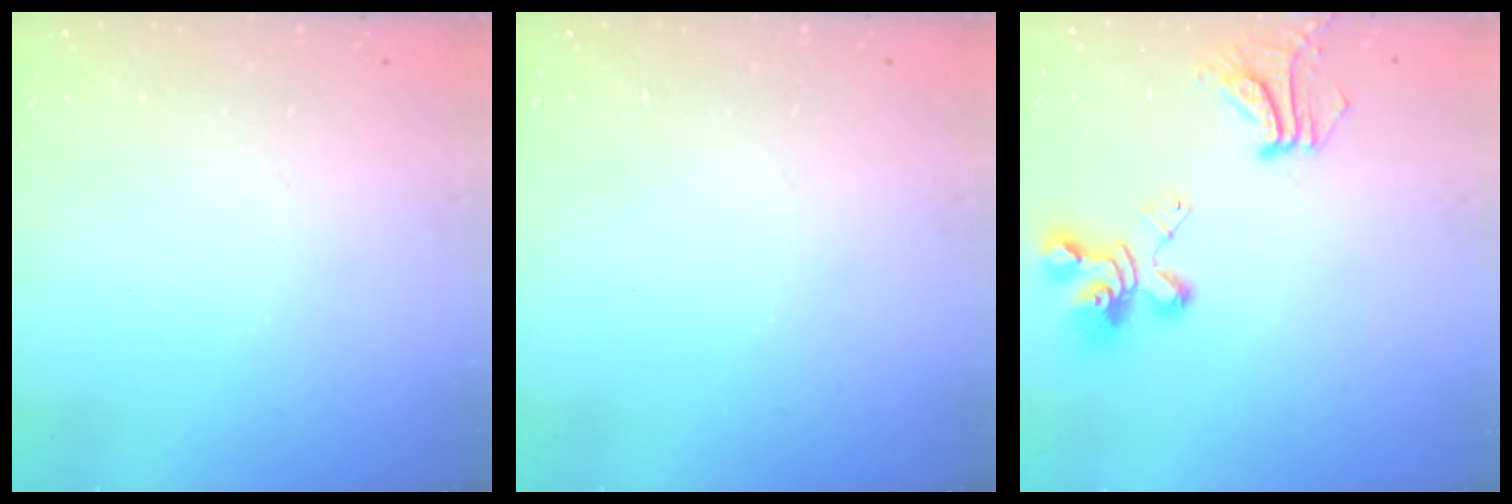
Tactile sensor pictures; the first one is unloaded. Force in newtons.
{"total": 0.0}
{"total": 11.4, "press": 11.2, "slide": 2.2}